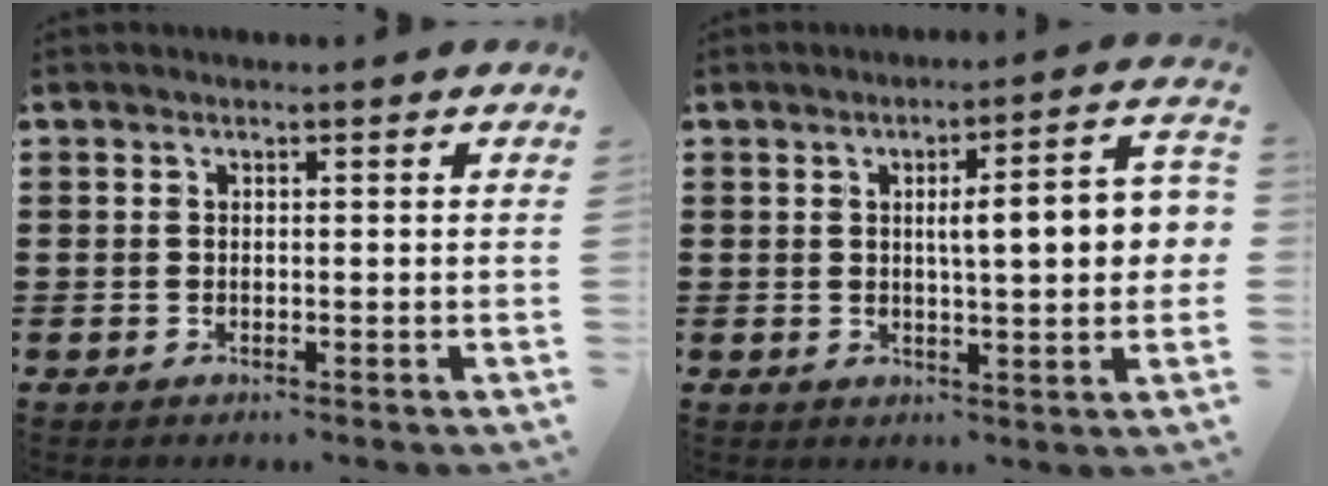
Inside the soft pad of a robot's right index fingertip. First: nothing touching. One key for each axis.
{"total": 8.0, "fx": 0.9, "fy": 1.5, "fz": 7.8, "tx": -0.126, "ty": -0.002, "tz": 0.006}